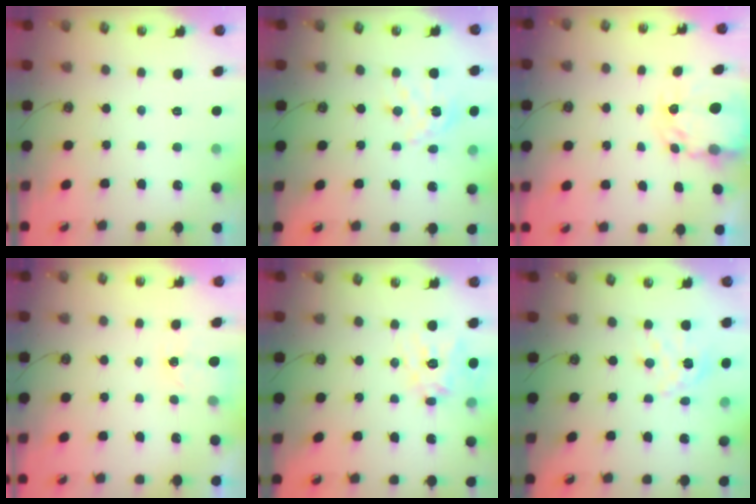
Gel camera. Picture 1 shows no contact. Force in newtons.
{"total": 11.0, "press": 10.9, "slide": 1.0}
{"total": 5.8, "press": 5.8, "slide": 0.5}
{"total": 2.3, "press": 2.3, "slide": 0.2}
{"total": 14.9, "press": 14.8, "slide": 1.9}
{"total": 11.0, "press": 10.9, "slide": 1.0}